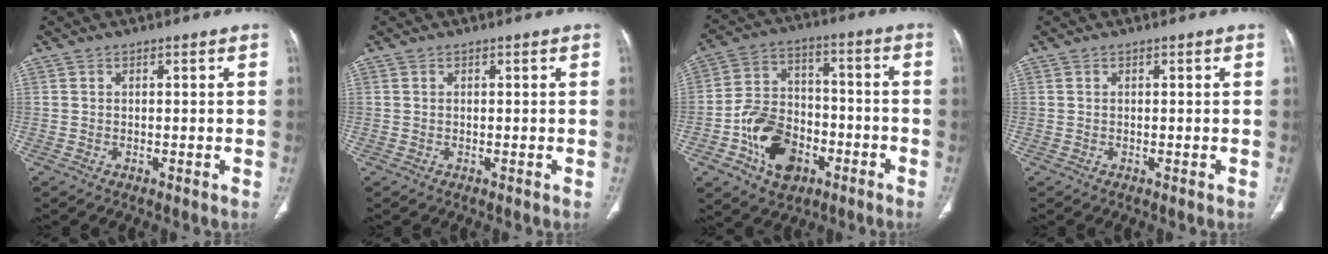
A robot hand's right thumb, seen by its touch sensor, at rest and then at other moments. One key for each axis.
{"total": 0.0}
{"total": 14.9, "fx": -6.3, "fy": 10.3, "fz": 8.7, "tx": -0.120, "ty": 0.042, "tz": -0.106}
{"total": 0.0}